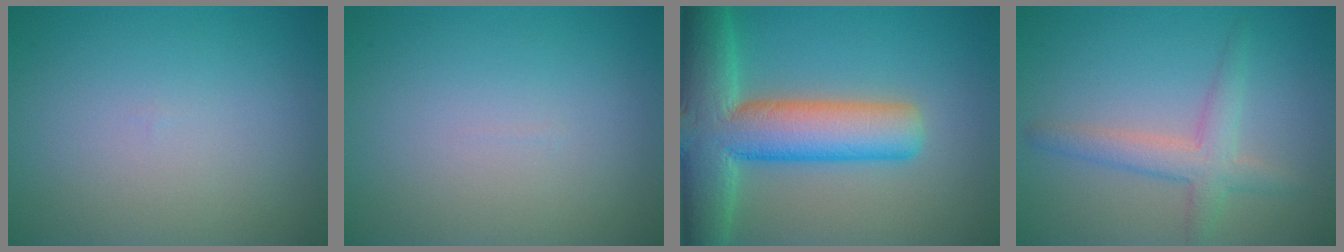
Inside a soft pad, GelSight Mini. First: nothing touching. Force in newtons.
{"total": 0.0}
{"total": 10.9, "press": 10.9, "slide": 0.7}
{"total": 3.4, "press": 3.3, "slide": 0.3}